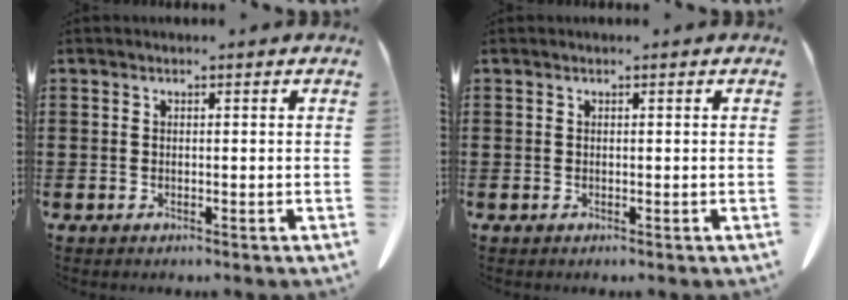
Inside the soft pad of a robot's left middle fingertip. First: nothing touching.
{"total": 0.0}